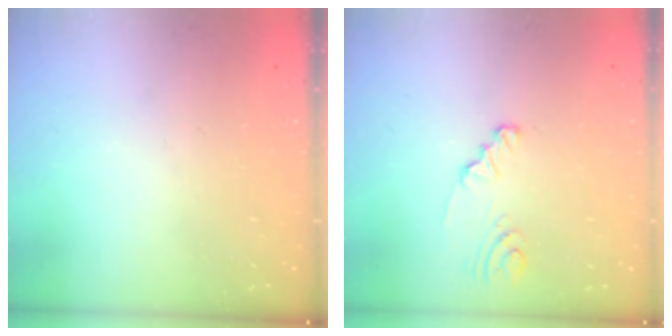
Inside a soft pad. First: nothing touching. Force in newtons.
{"total": 2.5, "press": 2.5, "slide": 0.3}